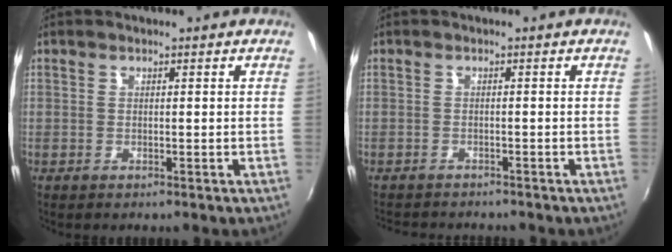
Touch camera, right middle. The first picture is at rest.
{"total": 4.3, "force": [-4.1, 0.9, 1.0], "torque": [-0.031, -0.014, -0.066]}